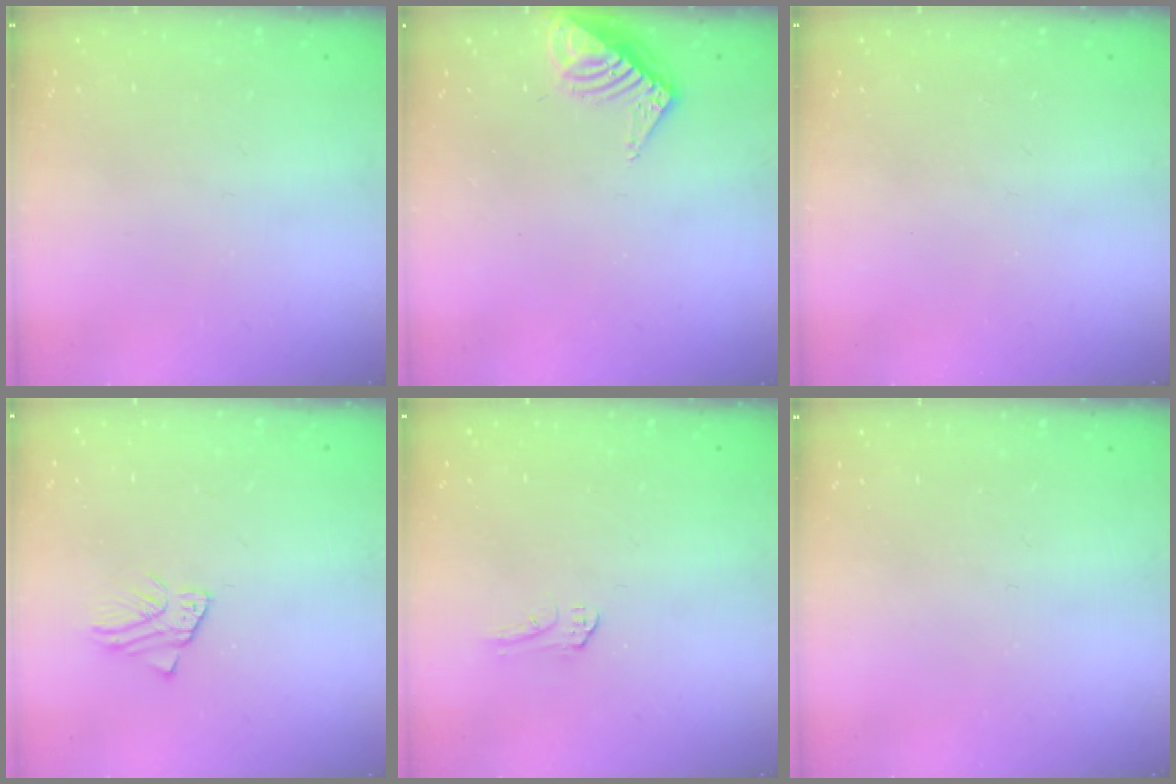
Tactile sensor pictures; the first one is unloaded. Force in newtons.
{"total": 8.1, "press": 8.0, "slide": 0.9}
{"total": 0.0}
{"total": 2.3, "press": 2.3, "slide": 0.2}
{"total": 3.8, "press": 3.8, "slide": 0.3}
{"total": 0.0}